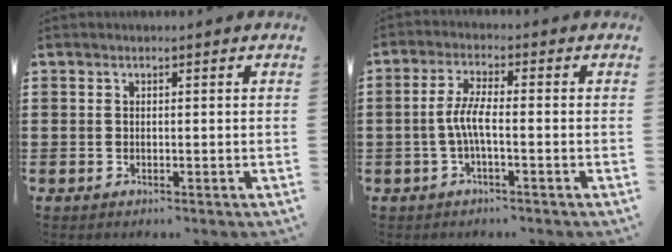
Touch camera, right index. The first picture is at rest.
{"total": 4.6, "force": [-1.2, 0.9, 4.4], "torque": [-0.107, -0.006, -0.033]}